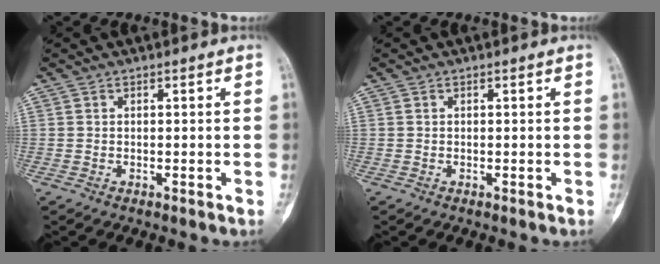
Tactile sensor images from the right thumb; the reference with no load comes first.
{"total": 0.0}